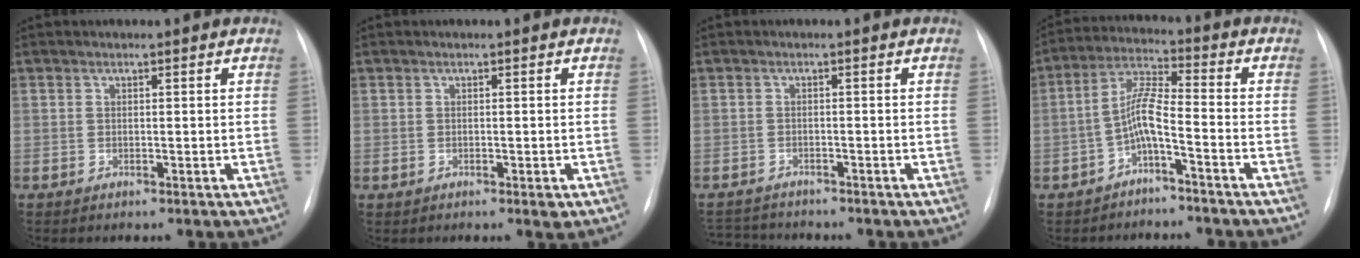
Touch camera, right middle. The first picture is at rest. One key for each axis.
{"total": 1.1, "fx": -0.5, "fy": 0.1, "fz": 1.0, "tx": -0.015, "ty": 0.000, "tz": -0.003}
{"total": 4.8, "fx": -4.7, "fy": 0.9, "fz": 0.5, "tx": -0.009, "ty": -0.010, "tz": -0.077}
{"total": 5.5, "fx": -2.5, "fy": 0.6, "fz": 4.8, "tx": -0.101, "ty": 0.020, "tz": -0.050}